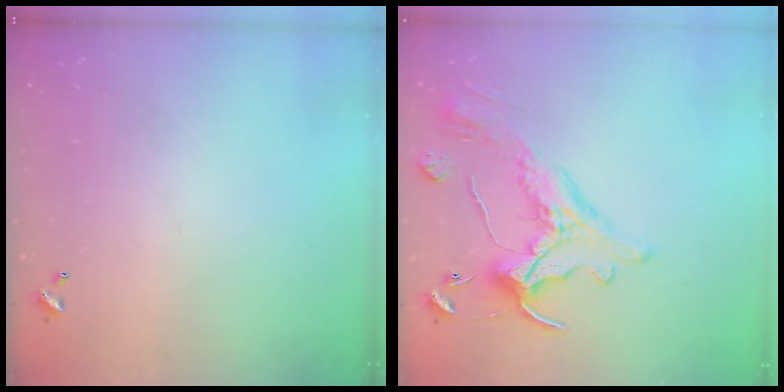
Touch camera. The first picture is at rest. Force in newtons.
{"total": 2.5, "press": 2.2, "slide": 1.2}